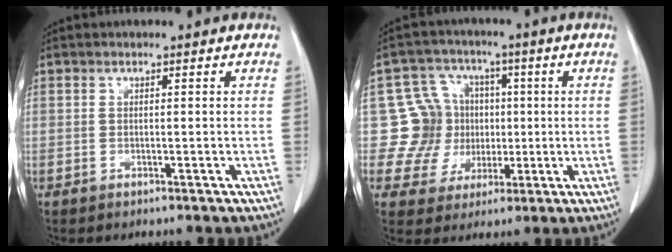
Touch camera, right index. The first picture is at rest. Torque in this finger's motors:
{"motor_torque": [-0.05, 0.02, -0.01, -0.03]}